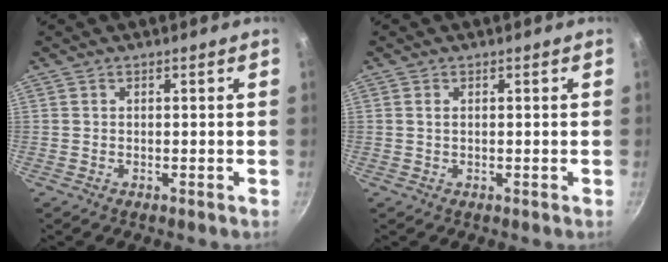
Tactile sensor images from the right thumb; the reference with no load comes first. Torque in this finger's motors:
{"motor_torque": [-0.49, 0.26, -0.14, -0.13, 0.08]}